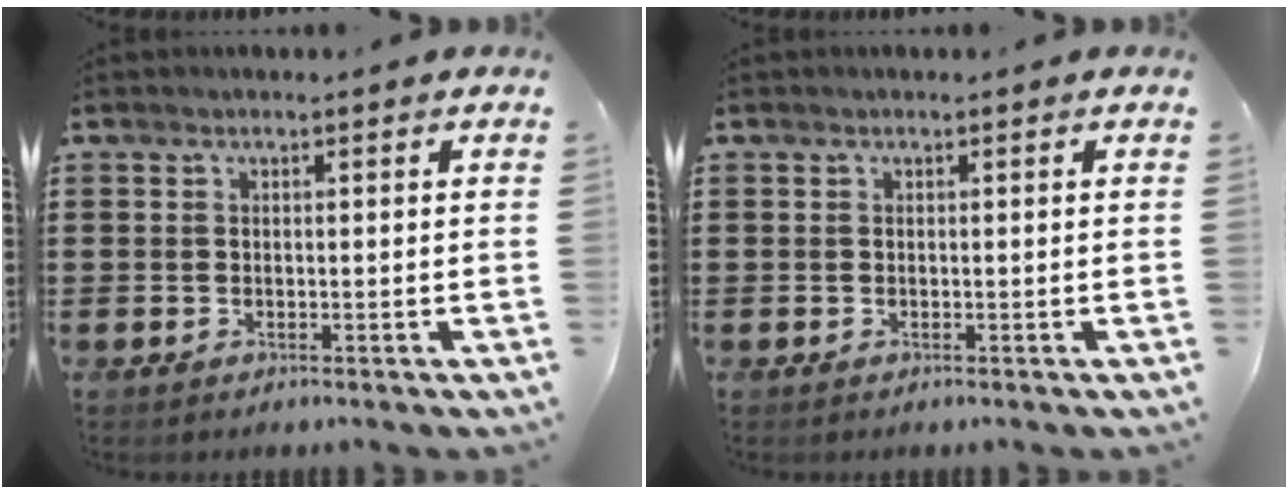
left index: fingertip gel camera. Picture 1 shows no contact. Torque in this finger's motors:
{"motor_torque": [0.00, 0.00, 0.00, -0.01]}